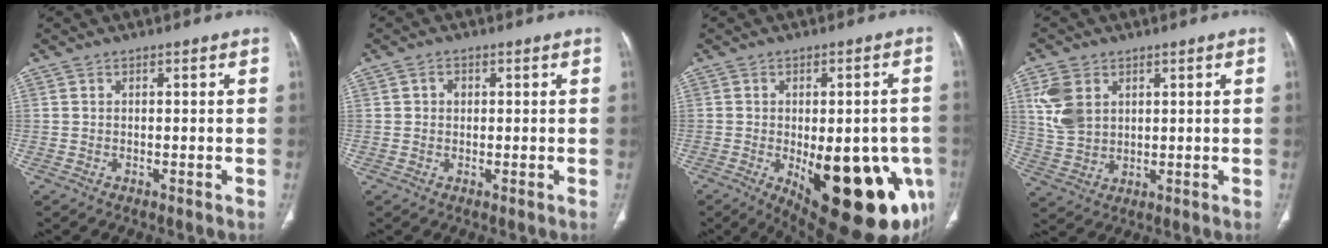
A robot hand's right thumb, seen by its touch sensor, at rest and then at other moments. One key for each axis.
{"total": 1.6, "fx": 0.3, "fy": 1.4, "fz": 0.7, "tx": -0.007, "ty": 0.002, "tz": 0.005}
{"total": 24.9, "fx": -7.9, "fy": 10.3, "fz": 21.2, "tx": -0.205, "ty": -0.011, "tz": -0.079}
{"total": 8.3, "fx": 3.0, "fy": 6.0, "fz": 5.0, "tx": -0.097, "ty": -0.009, "tz": 0.070}